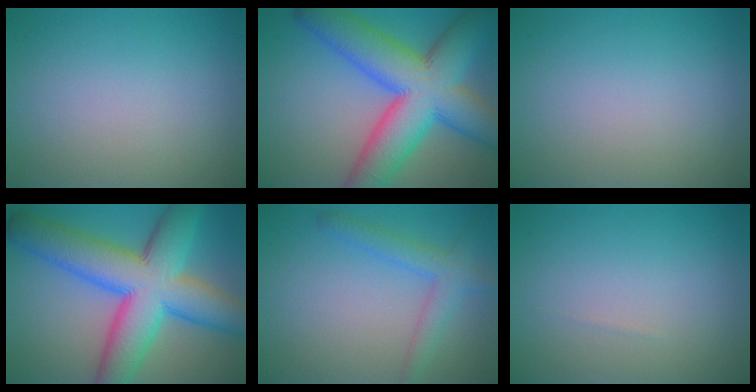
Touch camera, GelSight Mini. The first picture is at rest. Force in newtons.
{"total": 13.1, "press": 13.1, "slide": 0.4}
{"total": 0.0}
{"total": 12.8, "press": 12.8, "slide": 0.4}
{"total": 3.1, "press": 3.1, "slide": 0.2}
{"total": 0.0}